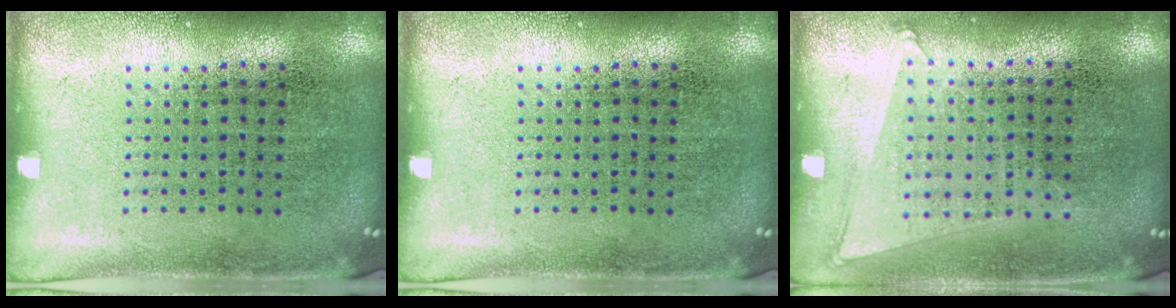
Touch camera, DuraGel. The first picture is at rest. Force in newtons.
{"total": 0.0}
{"total": 1.1, "press": 1.0, "slide": 0.5}